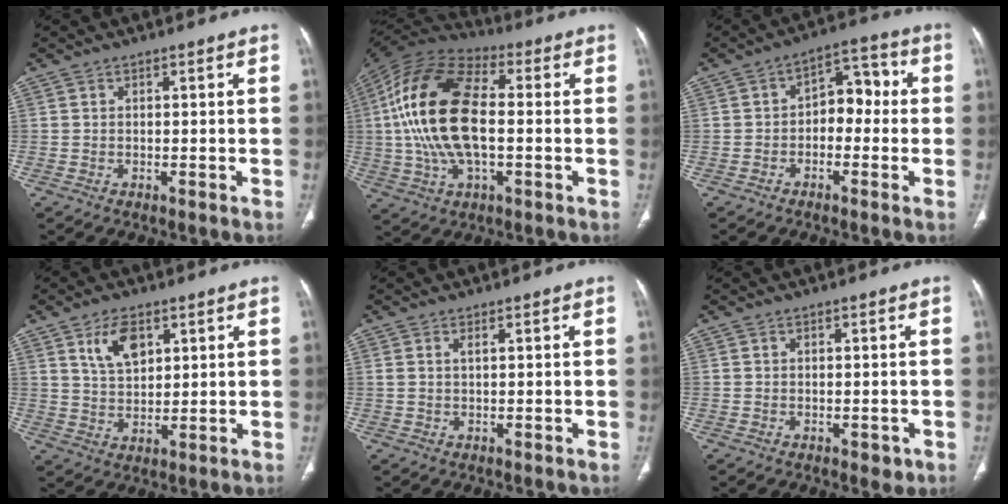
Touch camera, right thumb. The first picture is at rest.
{"total": 21.3, "force": [0.3, 10.7, 18.4], "torque": [-0.375, 0.019, 0.000]}
{"total": 7.4, "force": [-0.7, 5.0, 5.5], "torque": [-0.047, 0.038, -0.023]}
{"total": 7.4, "force": [3.5, 4.1, 5.0], "torque": [-0.077, -0.018, 0.072]}
{"total": 1.1, "force": [0.5, 0.4, 1.0], "torque": [-0.029, 0.008, 0.014]}
{"total": 1.9, "force": [-0.7, 1.3, 1.3], "torque": [-0.005, 0.000, -0.004]}